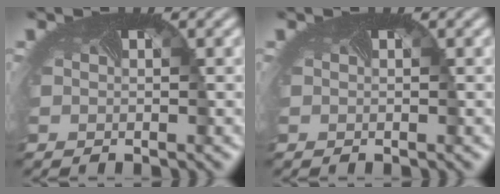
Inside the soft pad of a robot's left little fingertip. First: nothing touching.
{"total": 0.0}